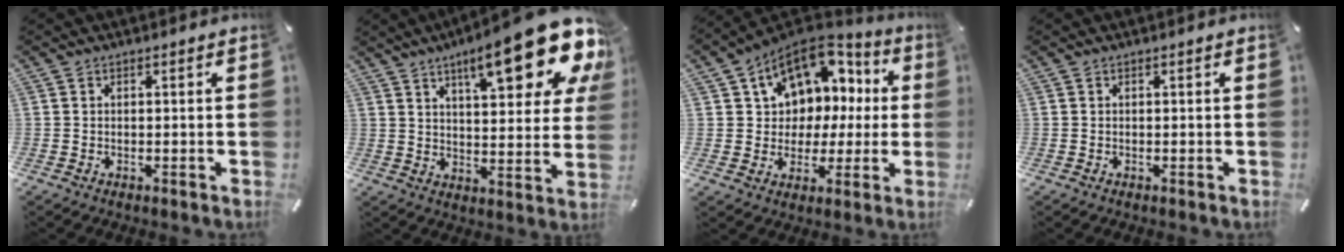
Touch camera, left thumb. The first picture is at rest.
{"total": 22.1, "force": [13.0, 6.7, 16.6], "torque": [-0.230, -0.080, 0.204]}
{"total": 13.4, "force": [6.2, 10.3, 5.9], "torque": [-0.096, -0.045, 0.114]}
{"total": 0.0}